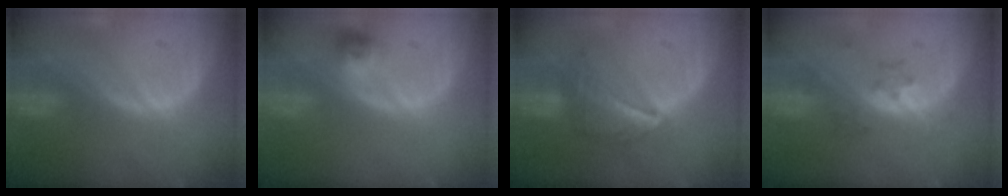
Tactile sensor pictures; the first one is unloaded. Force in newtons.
{"total": 2.9, "press": 2.6, "slide": 1.2}
{"total": 6.4, "press": 5.9, "slide": 2.3}
{"total": 3.8, "press": 3.5, "slide": 1.3}